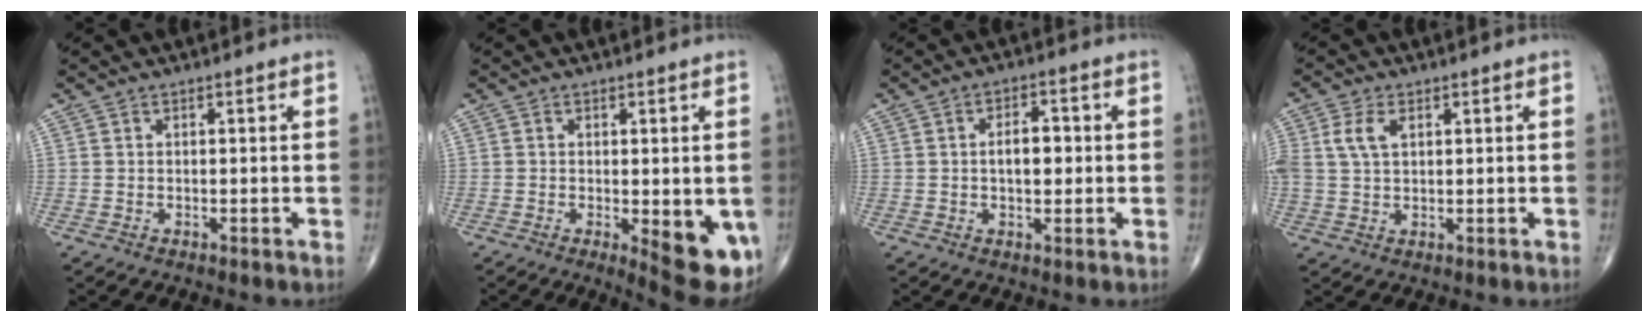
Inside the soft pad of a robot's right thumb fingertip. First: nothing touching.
{"total": 9.9, "force": [-2.5, 3.5, 9.0], "torque": [-0.106, -0.019, -0.024]}
{"total": 5.2, "force": [0.1, 2.9, 4.4], "torque": [-0.062, 0.009, -0.001]}
{"total": 5.2, "force": [1.6, 3.0, 3.9], "torque": [-0.089, 0.006, 0.034]}